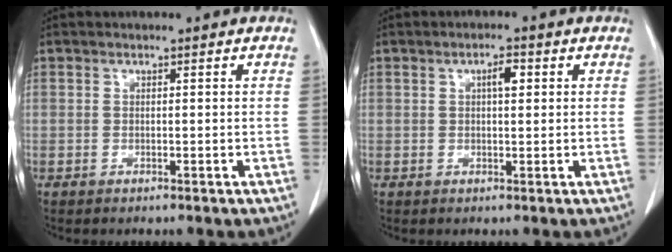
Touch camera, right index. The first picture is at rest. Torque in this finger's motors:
{"motor_torque": [0.30, -0.03, 0.08, 0.05]}